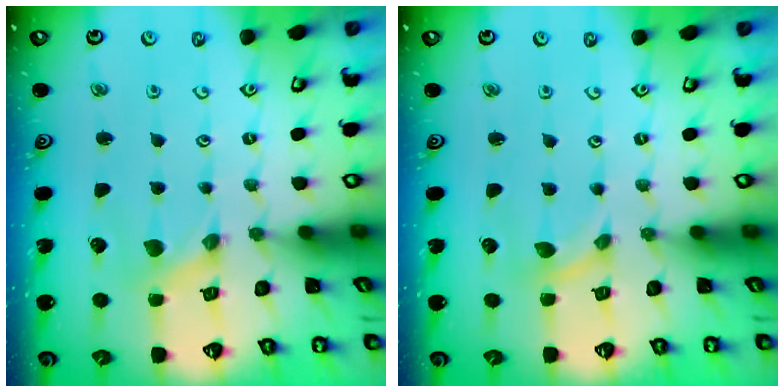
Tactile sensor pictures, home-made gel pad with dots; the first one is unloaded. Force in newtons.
{"total": 0.0}